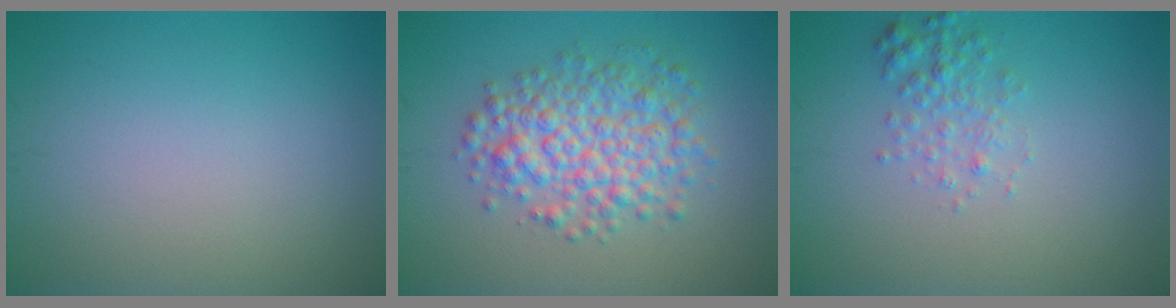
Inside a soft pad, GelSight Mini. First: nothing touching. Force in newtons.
{"total": 5.4, "press": 5.4, "slide": 0.1}
{"total": 2.0, "press": 2.0, "slide": 0.1}